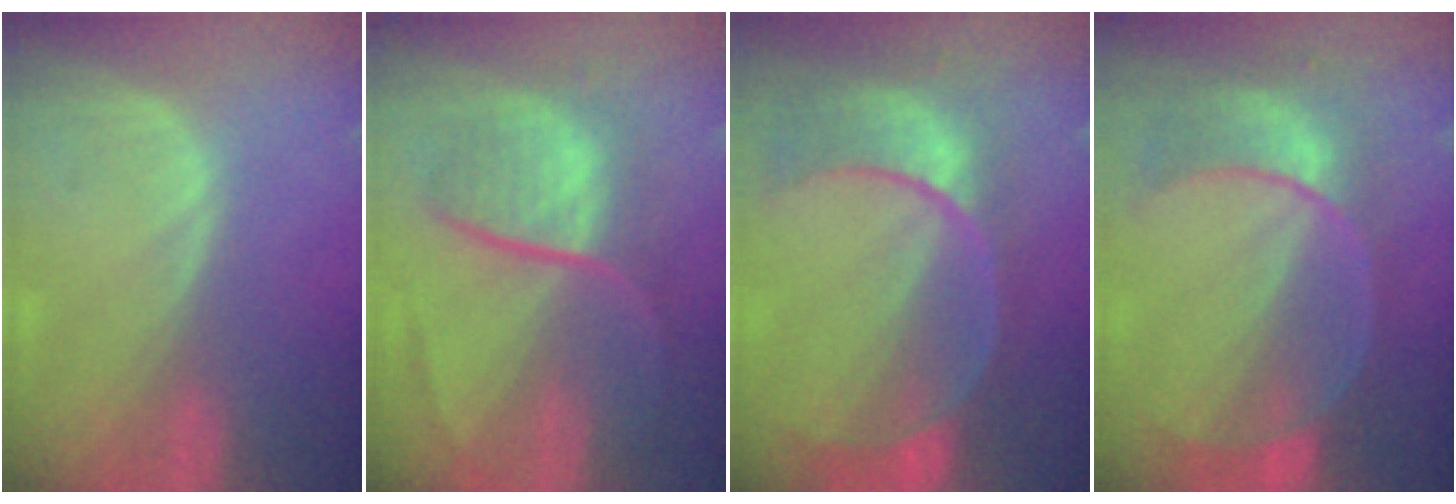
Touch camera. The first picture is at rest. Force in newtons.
{"total": 9.3, "press": 7.7, "slide": 5.2}
{"total": 10.7, "press": 9.2, "slide": 5.5}
{"total": 8.9, "press": 8.2, "slide": 3.5}